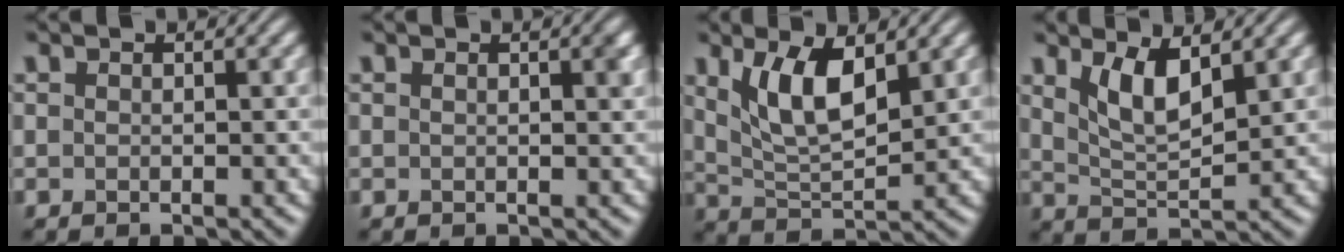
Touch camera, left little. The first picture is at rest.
{"total": 1.1, "force": [0.3, 0.2, 1.0], "torque": [-0.011, 0.003, 0.003]}
{"total": 5.5, "force": [2.4, 2.2, 4.5], "torque": [-0.096, -0.007, 0.047]}
{"total": 4.1, "force": [2.1, 1.3, 3.2], "torque": [-0.068, -0.008, 0.044]}